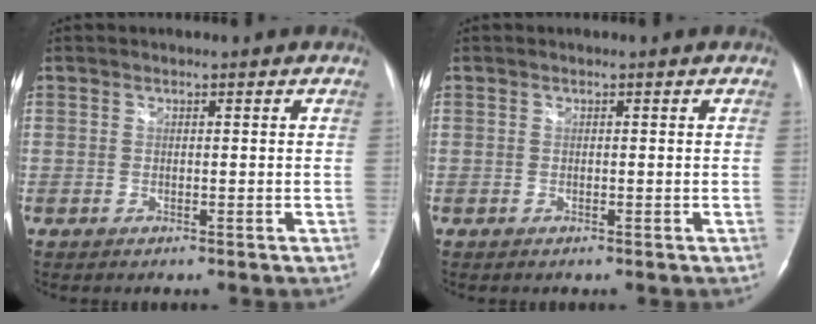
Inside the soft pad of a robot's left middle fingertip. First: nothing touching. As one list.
[{"total": 0.0}]